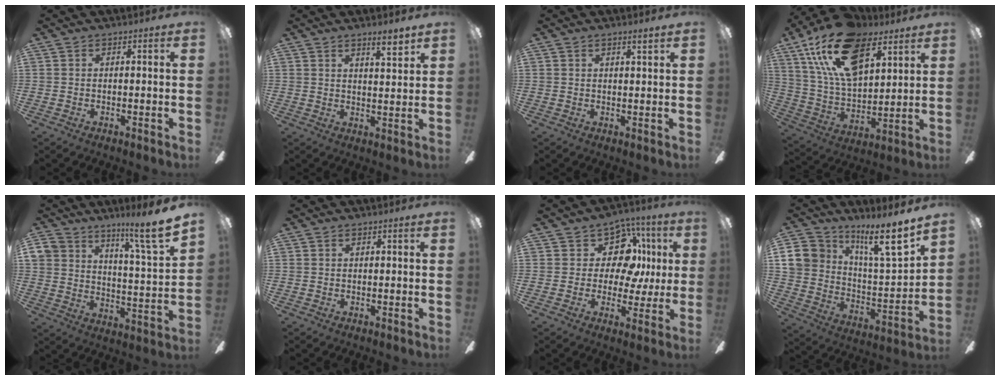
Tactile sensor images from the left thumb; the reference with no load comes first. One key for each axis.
{"total": 4.6, "fx": 3.6, "fy": 0.8, "fz": 2.8, "tx": -0.030, "ty": -0.022, "tz": 0.055}
{"total": 1.9, "fx": 1.5, "fy": 0.1, "fz": 1.2, "tx": -0.018, "ty": -0.003, "tz": 0.025}
{"total": 22.4, "fx": 12.1, "fy": 11.8, "fz": 14.7, "tx": -0.279, "ty": -0.041, "tz": 0.215}
{"total": 14.1, "fx": 10.7, "fy": 3.3, "fz": 8.6, "tx": -0.138, "ty": -0.070, "tz": 0.179}
{"total": 0.0}
{"total": 13.5, "fx": 3.8, "fy": 10.2, "fz": 7.9, "tx": -0.115, "ty": -0.007, "tz": 0.075}
{"total": 18.6, "fx": 12.0, "fy": 8.6, "fz": 11.3, "tx": -0.173, "ty": -0.076, "tz": 0.208}